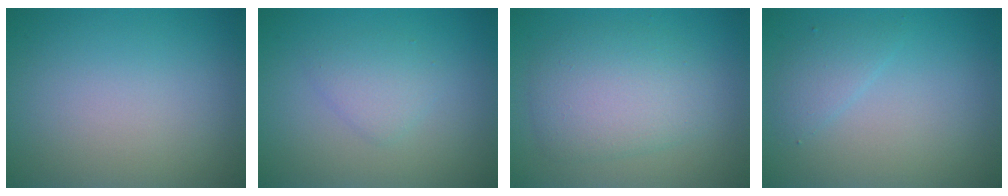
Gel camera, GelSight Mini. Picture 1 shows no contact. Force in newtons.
{"total": 1.9, "press": 1.9, "slide": 0.2}
{"total": 4.6, "press": 4.6, "slide": 0.1}
{"total": 1.6, "press": 1.6, "slide": 0.3}